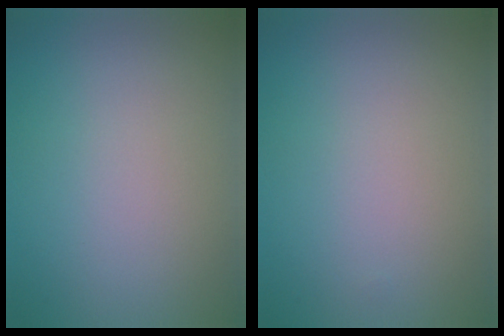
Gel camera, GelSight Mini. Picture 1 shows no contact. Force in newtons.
{"total": 0.0}